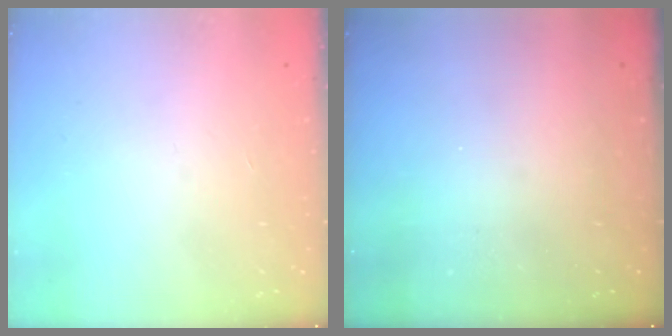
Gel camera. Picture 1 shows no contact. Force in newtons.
{"total": 0.0}